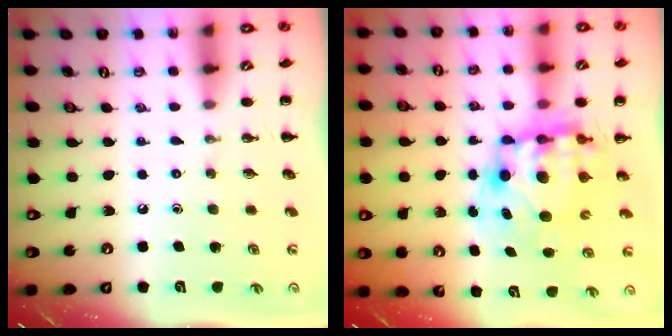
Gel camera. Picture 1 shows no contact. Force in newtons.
{"total": 10.3, "press": 10.0, "slide": 2.3}